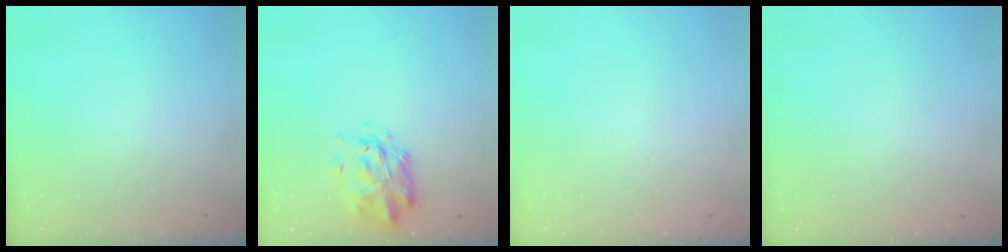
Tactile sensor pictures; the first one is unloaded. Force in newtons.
{"total": 3.0, "press": 2.8, "slide": 1.0}
{"total": 1.8, "press": 1.8, "slide": 0.2}
{"total": 1.6, "press": 1.6, "slide": 0.2}